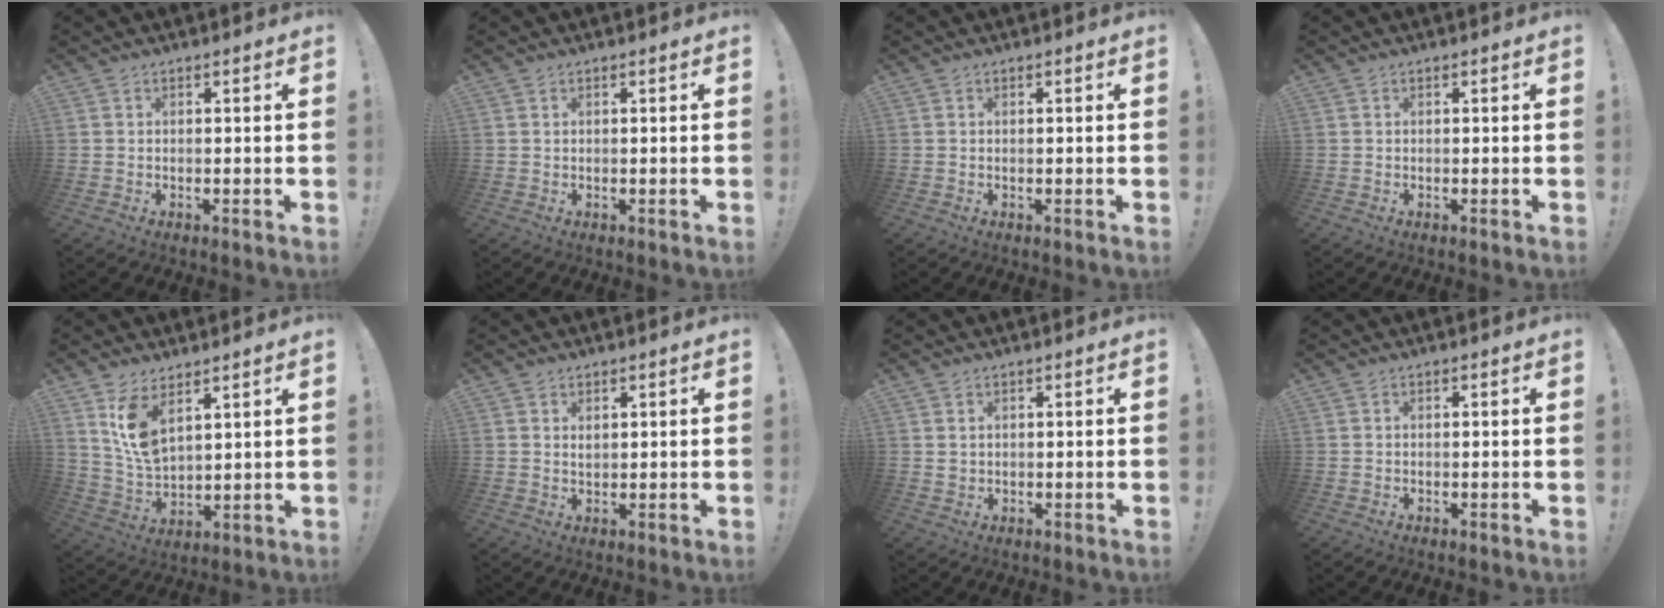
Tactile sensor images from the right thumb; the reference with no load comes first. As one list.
[{"total": 0.0}, {"total": 0.0}, {"total": 0.0}, {"total": 10.0, "force": [6.3, 4.8, 6.0], "torque": [-0.114, -0.036, 0.121]}, {"total": 1.6, "force": [1.0, 1.2, 0.6], "torque": [0.000, -0.004, 0.016]}, {"total": 1.5, "force": [0.7, 1.2, 0.6], "torque": [-0.010, 0.002, 0.013]}, {"total": 0.0}]